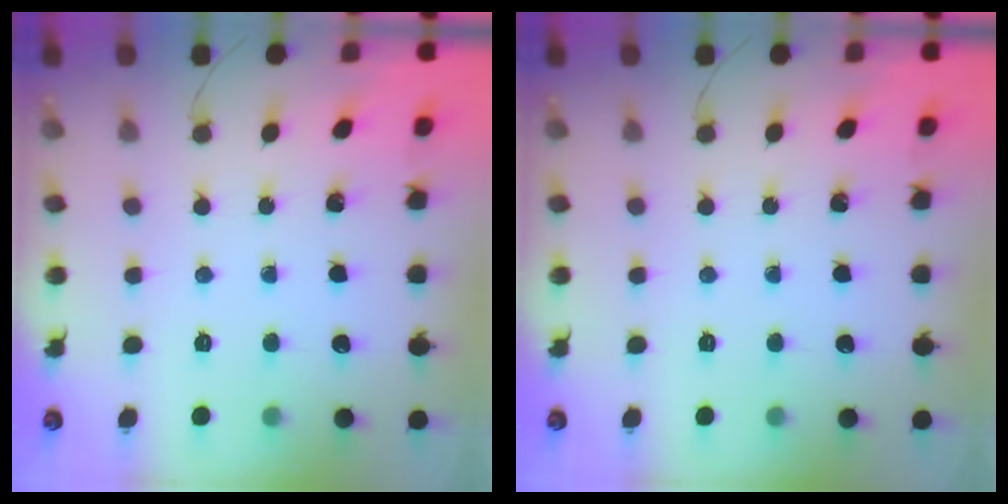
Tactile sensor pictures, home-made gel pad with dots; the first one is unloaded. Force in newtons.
{"total": 0.0}